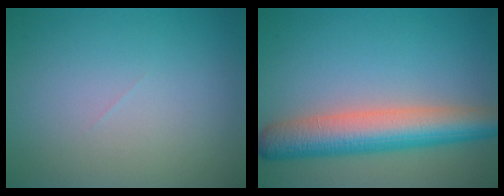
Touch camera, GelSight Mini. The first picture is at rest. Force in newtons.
{"total": 7.6, "press": 7.6, "slide": 0.4}